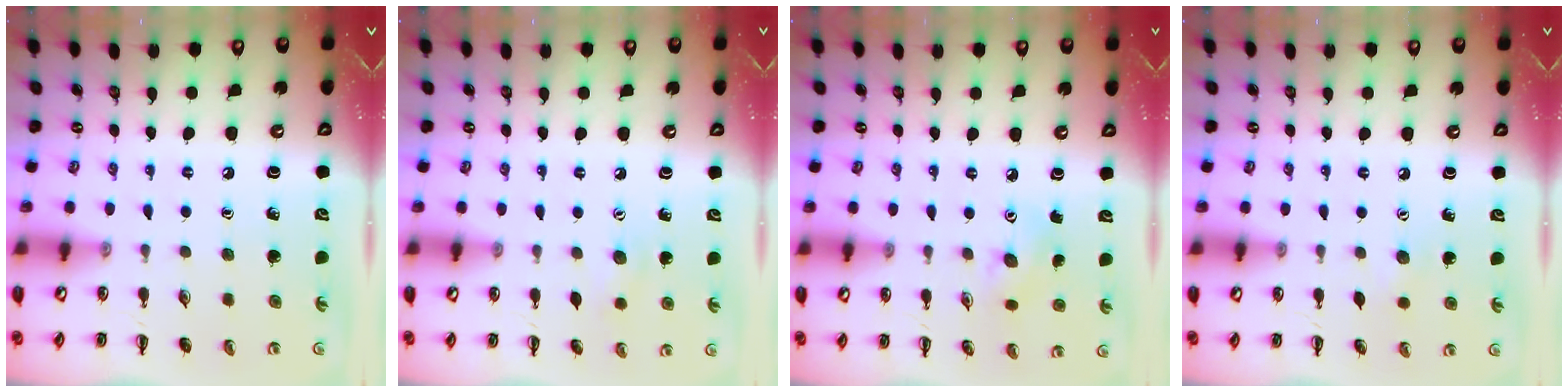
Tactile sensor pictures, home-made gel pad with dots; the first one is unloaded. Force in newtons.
{"total": 5.4, "press": 5.3, "slide": 1.2}
{"total": 5.6, "press": 5.5, "slide": 1.0}
{"total": 2.5, "press": 2.4, "slide": 0.6}